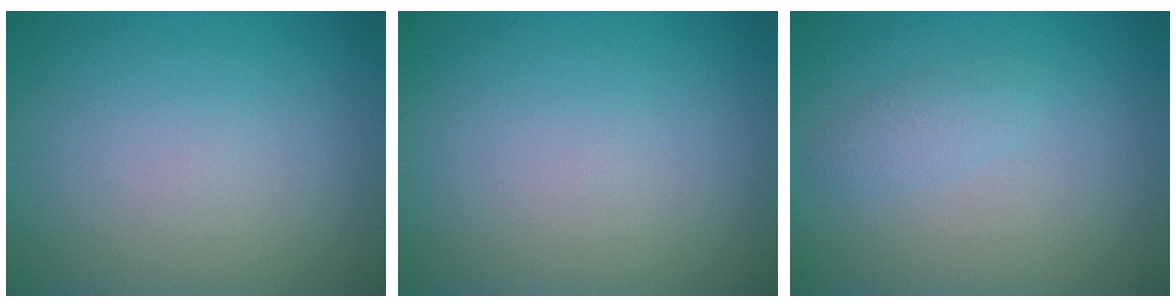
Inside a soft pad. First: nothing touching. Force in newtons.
{"total": 0.5, "press": 0.5, "slide": 0.1}
{"total": 1.2, "press": 1.2, "slide": 0.0}